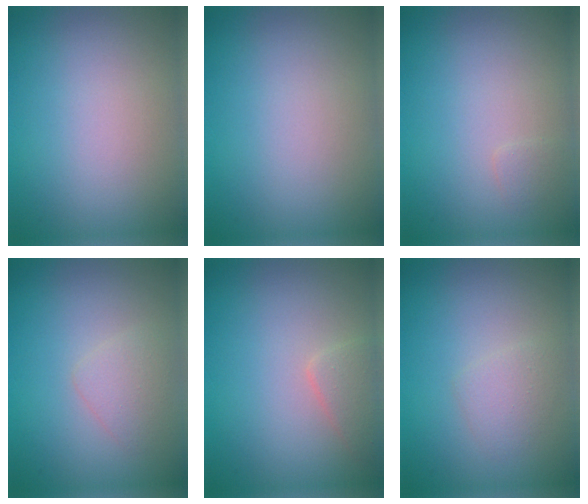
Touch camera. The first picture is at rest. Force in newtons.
{"total": 0.0}
{"total": 0.6, "press": 0.6, "slide": 0.0}
{"total": 1.6, "press": 1.6, "slide": 0.1}
{"total": 1.6, "press": 1.6, "slide": 0.0}
{"total": 1.5, "press": 1.5, "slide": 0.0}